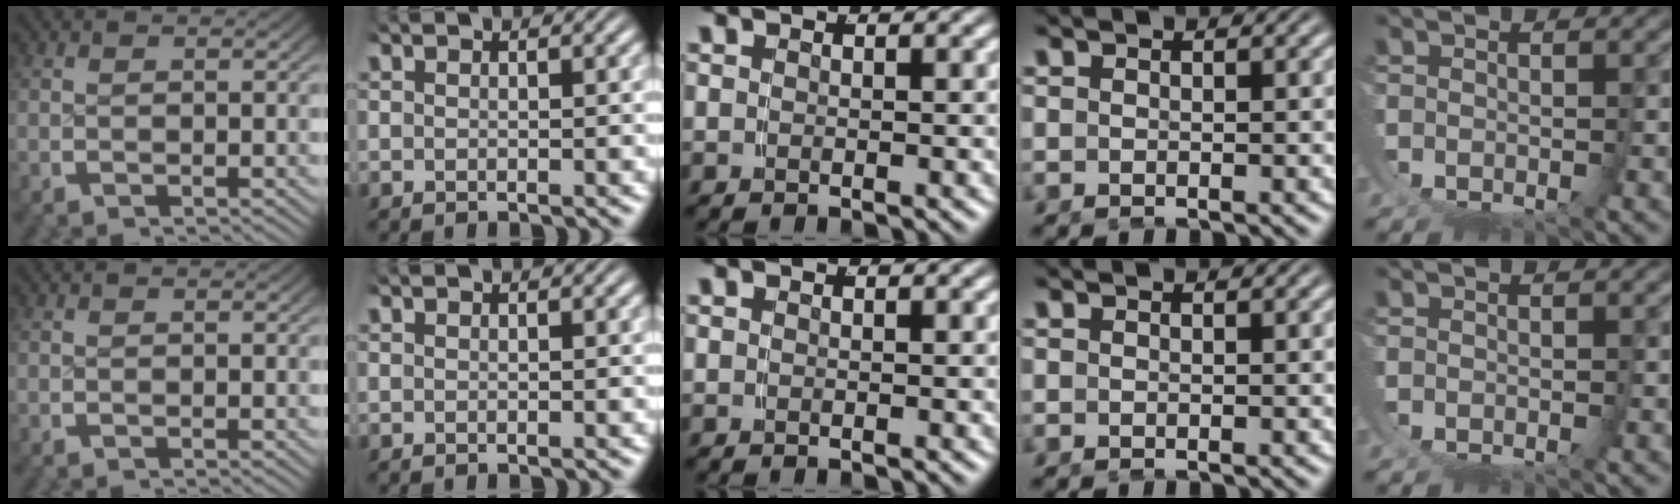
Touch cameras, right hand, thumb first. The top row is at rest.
{}